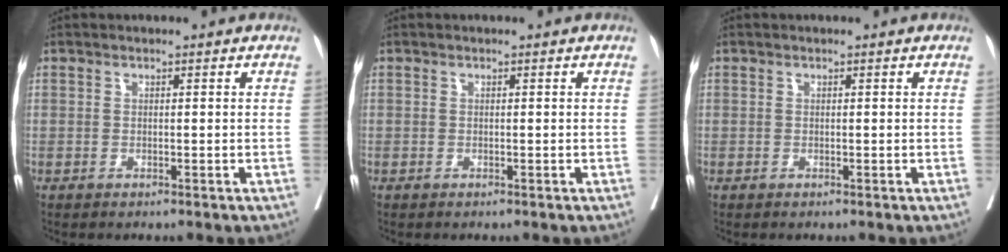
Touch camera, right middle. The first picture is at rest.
{"total": 0.0}
{"total": 0.0}